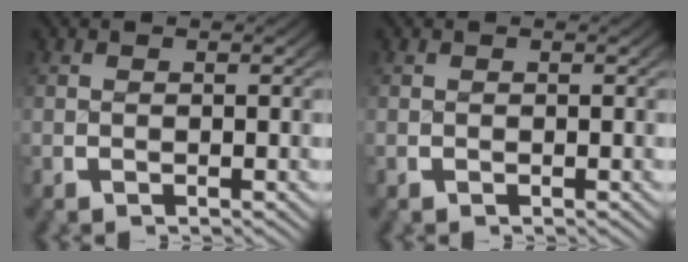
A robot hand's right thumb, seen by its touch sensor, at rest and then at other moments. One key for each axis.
{"total": 0.0}